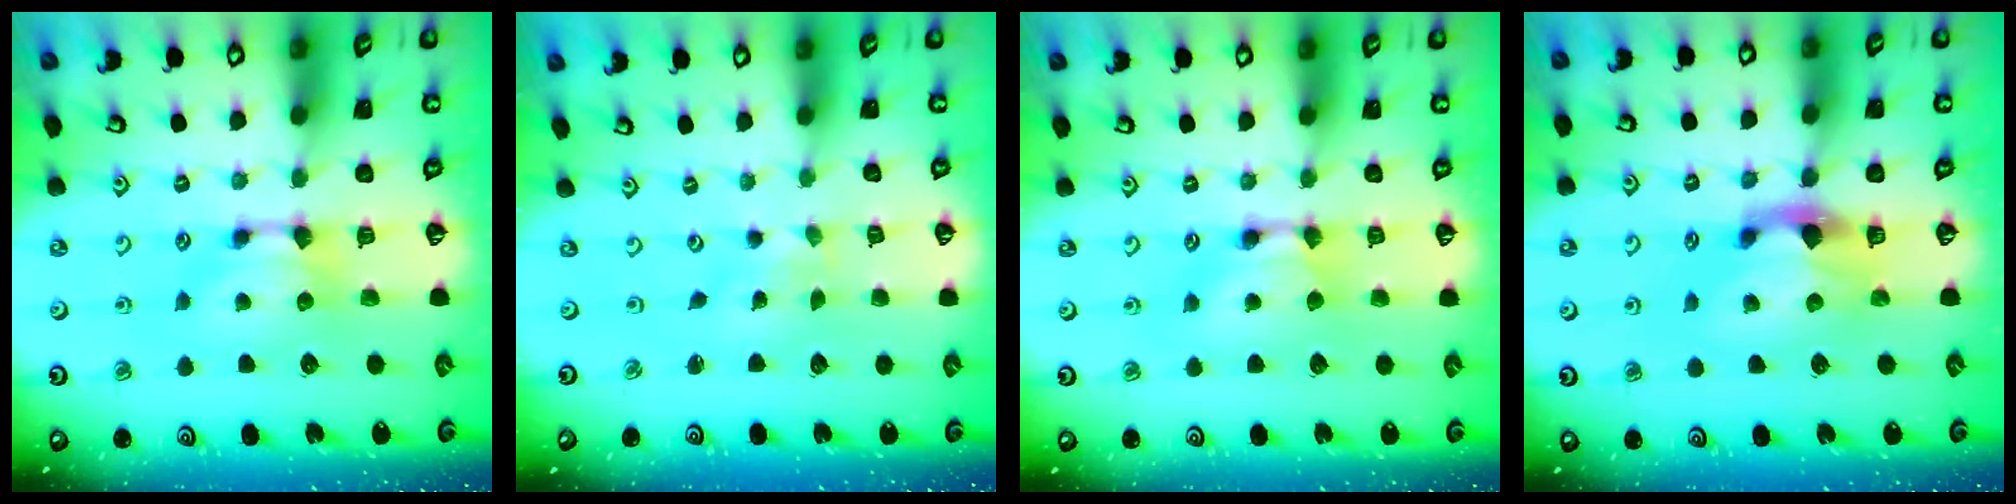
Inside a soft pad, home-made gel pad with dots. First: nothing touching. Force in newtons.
{"total": 5.9, "press": 5.8, "slide": 0.7}
{"total": 1.3, "press": 1.3, "slide": 0.1}
{"total": 3.0, "press": 2.7, "slide": 1.4}